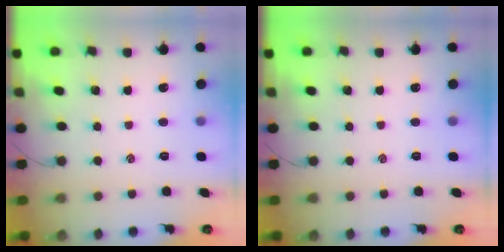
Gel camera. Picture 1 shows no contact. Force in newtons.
{"total": 0.0}